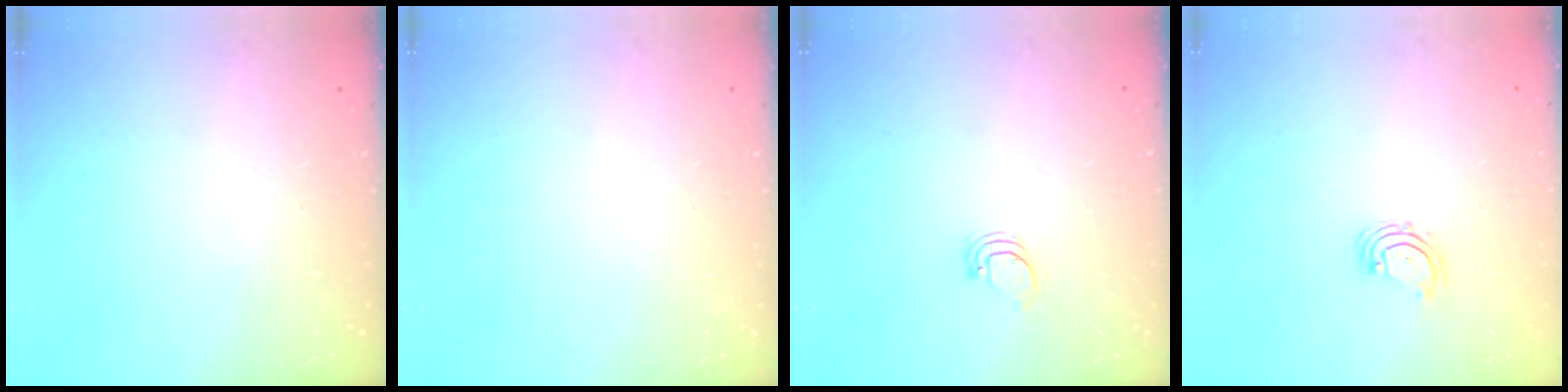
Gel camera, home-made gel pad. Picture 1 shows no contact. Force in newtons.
{"total": 0.0}
{"total": 0.9, "press": 0.9, "slide": 0.1}
{"total": 2.0, "press": 2.0, "slide": 0.4}